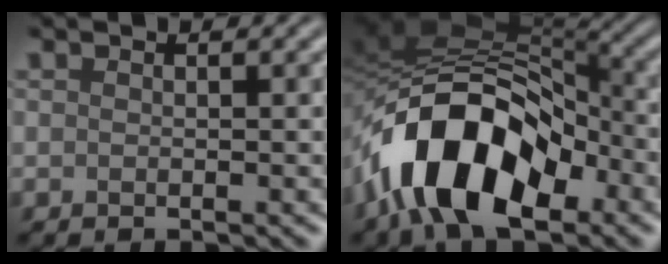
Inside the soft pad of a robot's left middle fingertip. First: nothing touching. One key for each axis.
{"total": 12.4, "fx": -5.2, "fy": 6.7, "fz": 9.1, "tx": -0.153, "ty": 0.009, "tz": -0.101}